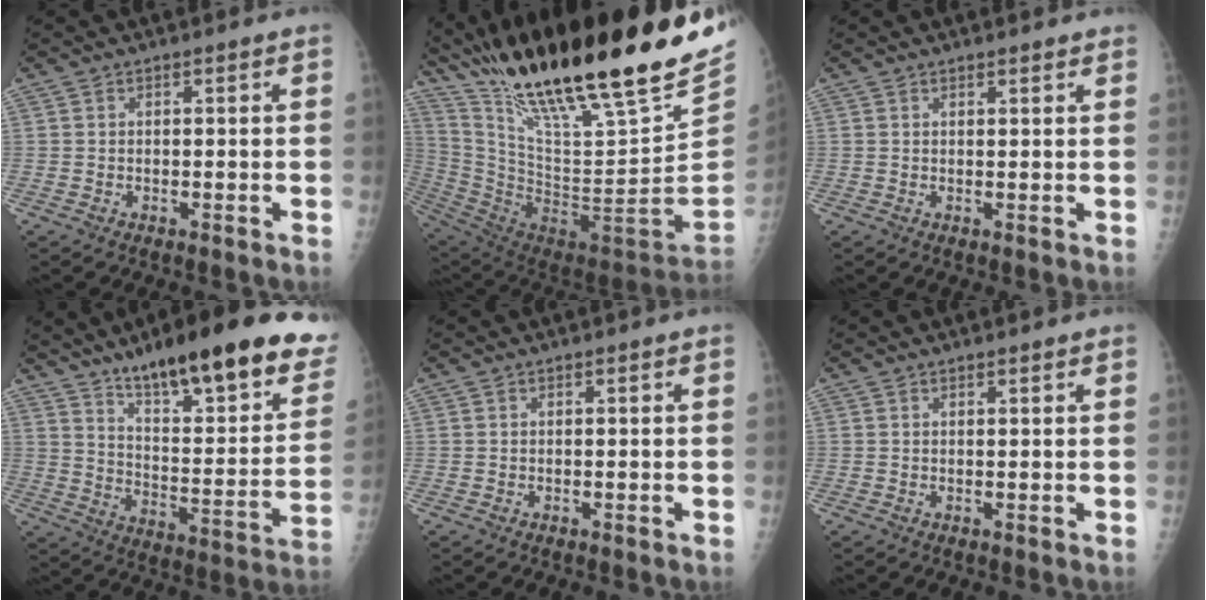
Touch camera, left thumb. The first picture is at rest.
{"total": 36.2, "force": [26.3, 7.2, 23.8], "torque": [-0.377, -0.106, 0.437]}
{"total": 1.5, "force": [1.4, 0.3, 0.6], "torque": [-0.002, -0.002, 0.019]}
{"total": 27.0, "force": [17.9, 6.6, 19.2], "torque": [-0.240, -0.067, 0.268]}
{"total": 0.0}
{"total": 0.8, "force": [0.7, 0.1, 0.3], "torque": [-0.005, -0.001, 0.012]}